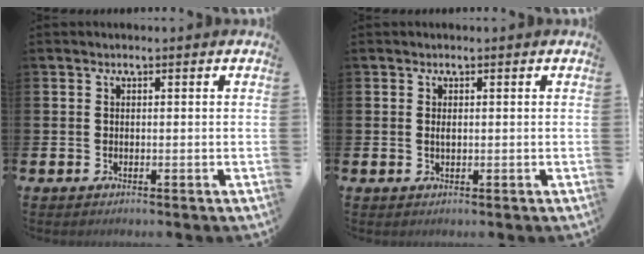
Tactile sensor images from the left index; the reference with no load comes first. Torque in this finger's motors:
{"motor_torque": [0.35, -0.12, 0.00, 0.00]}